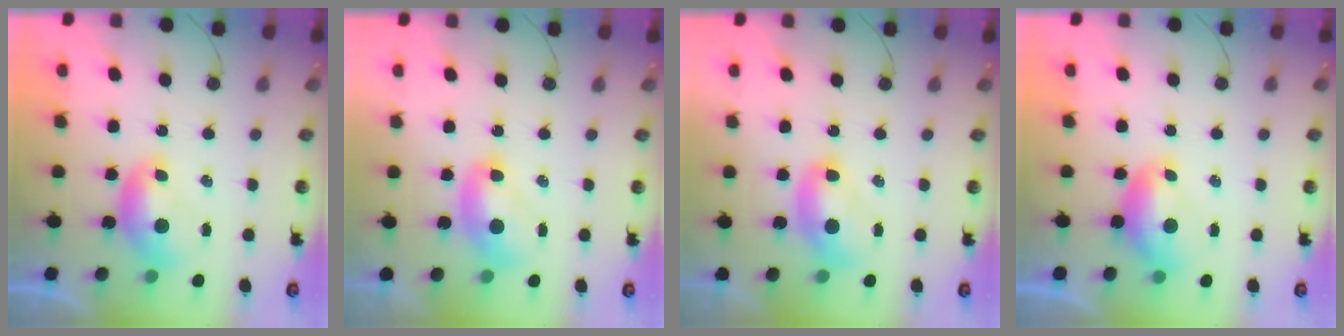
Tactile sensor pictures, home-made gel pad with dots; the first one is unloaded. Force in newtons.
{"total": 2.1, "press": 2.1, "slide": 0.2}
{"total": 2.5, "press": 2.5, "slide": 0.1}
{"total": 0.0}